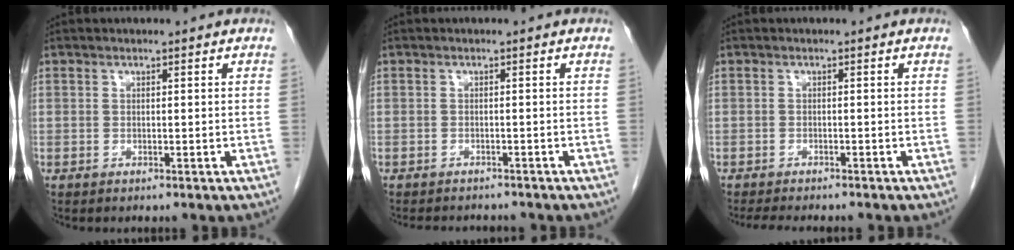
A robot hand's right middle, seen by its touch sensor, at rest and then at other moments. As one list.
[{"total": 5.1, "force": [-4.7, 1.5, 1.3], "torque": [-0.013, -0.002, -0.061]}, {"total": 5.9, "force": [-5.2, 1.2, 2.6], "torque": [-0.036, -0.010, -0.075]}]